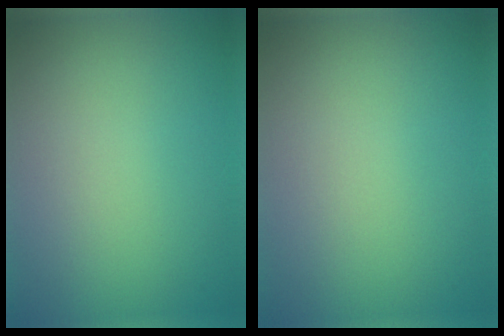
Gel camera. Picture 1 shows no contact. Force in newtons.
{"total": 0.0}